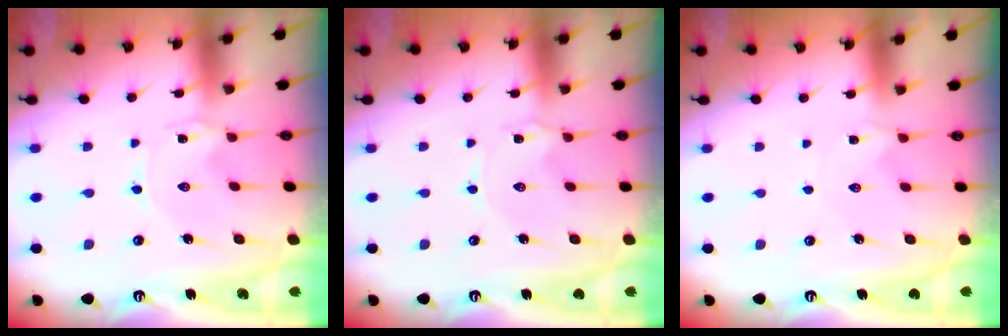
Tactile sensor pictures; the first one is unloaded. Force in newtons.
{"total": 0.9, "press": 0.9, "slide": 0.2}
{"total": 0.0}